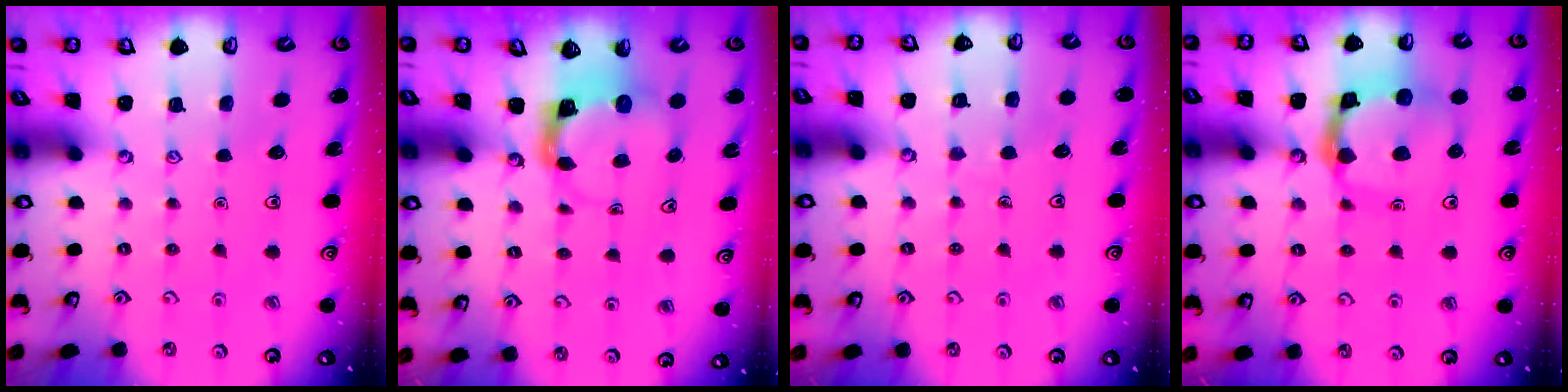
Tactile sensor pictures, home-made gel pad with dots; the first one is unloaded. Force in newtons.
{"total": 3.4, "press": 3.4, "slide": 0.5}
{"total": 5.1, "press": 5.1, "slide": 0.4}
{"total": 12.4, "press": 12.3, "slide": 1.4}